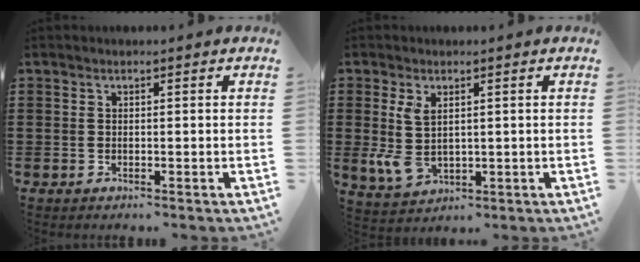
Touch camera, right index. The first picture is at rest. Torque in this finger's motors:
{"motor_torque": [1.54, 0.33, 0.80, 0.21]}